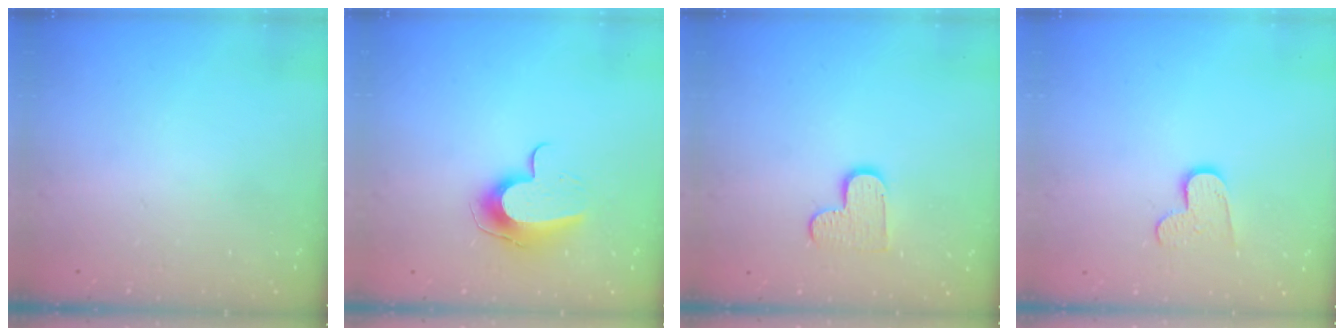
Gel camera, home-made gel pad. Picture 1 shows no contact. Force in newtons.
{"total": 10.5, "press": 10.5, "slide": 0.1}
{"total": 8.2, "press": 8.1, "slide": 0.2}
{"total": 8.0, "press": 8.0, "slide": 0.6}